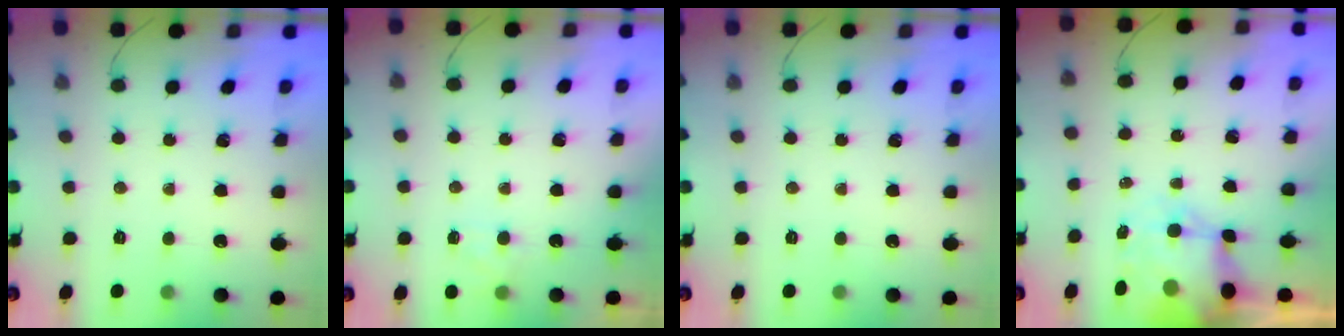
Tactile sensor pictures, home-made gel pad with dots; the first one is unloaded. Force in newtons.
{"total": 4.1, "press": 3.9, "slide": 1.4}
{"total": 0.0}
{"total": 8.4, "press": 8.0, "slide": 2.5}